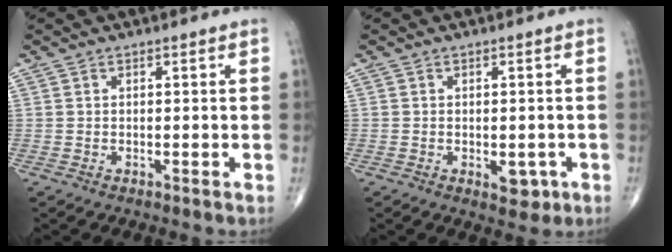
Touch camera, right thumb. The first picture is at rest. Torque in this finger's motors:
{"motor_torque": [2.66, 2.35, 0.77, -0.94, 0.29]}